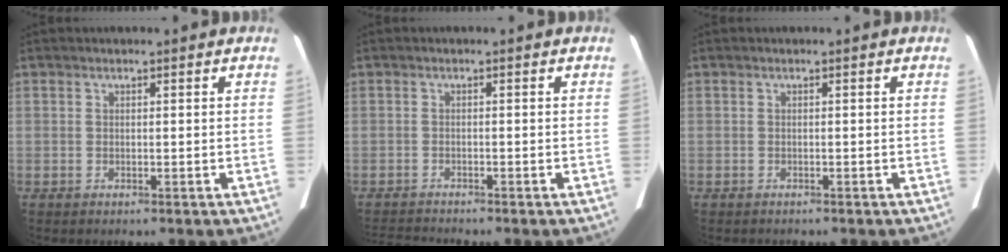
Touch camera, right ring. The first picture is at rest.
{"total": 2.8, "force": [-2.7, -0.8, 0.1], "torque": [-0.009, -0.020, -0.048]}
{"total": 1.0, "force": [-0.9, 0.3, 0.3], "torque": [-0.013, -0.002, -0.010]}